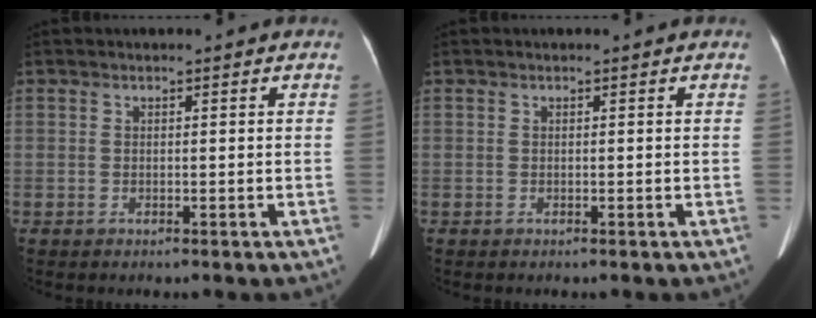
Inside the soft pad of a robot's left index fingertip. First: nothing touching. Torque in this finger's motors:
{"motor_torque": [0.04, 0.04, 0.00, 0.00]}